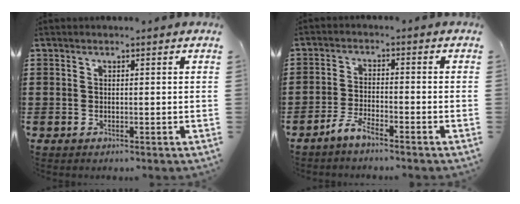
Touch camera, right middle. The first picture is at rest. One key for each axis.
{"total": 3.6, "fx": -3.1, "fy": 0.6, "fz": 1.7, "tx": -0.043, "ty": 0.004, "tz": -0.066}